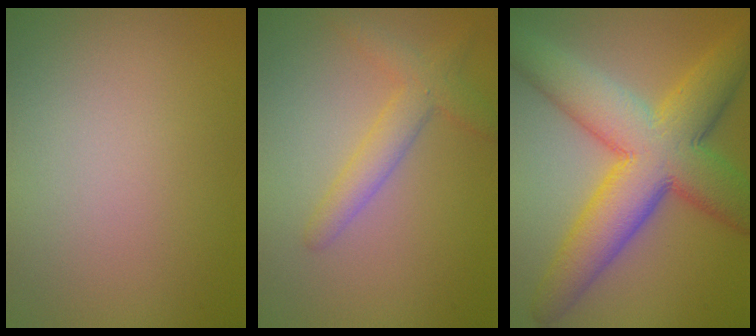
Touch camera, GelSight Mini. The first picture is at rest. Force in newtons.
{"total": 2.8, "press": 2.8, "slide": 0.1}
{"total": 11.5, "press": 11.5, "slide": 0.5}